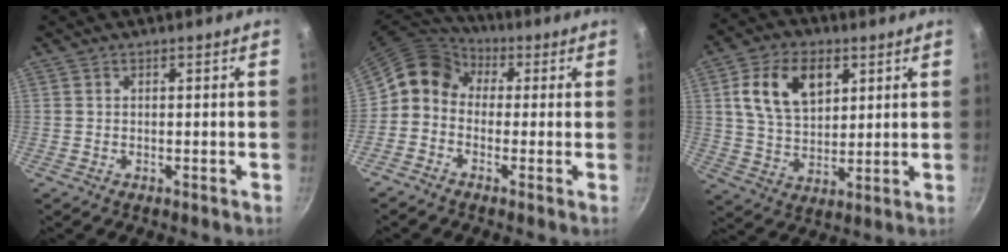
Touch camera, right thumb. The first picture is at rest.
{"total": 9.0, "force": [-0.1, 7.8, 4.6], "torque": [-0.072, 0.034, -0.031]}
{"total": 13.1, "force": [4.6, 8.4, 8.9], "torque": [-0.135, -0.011, 0.081]}